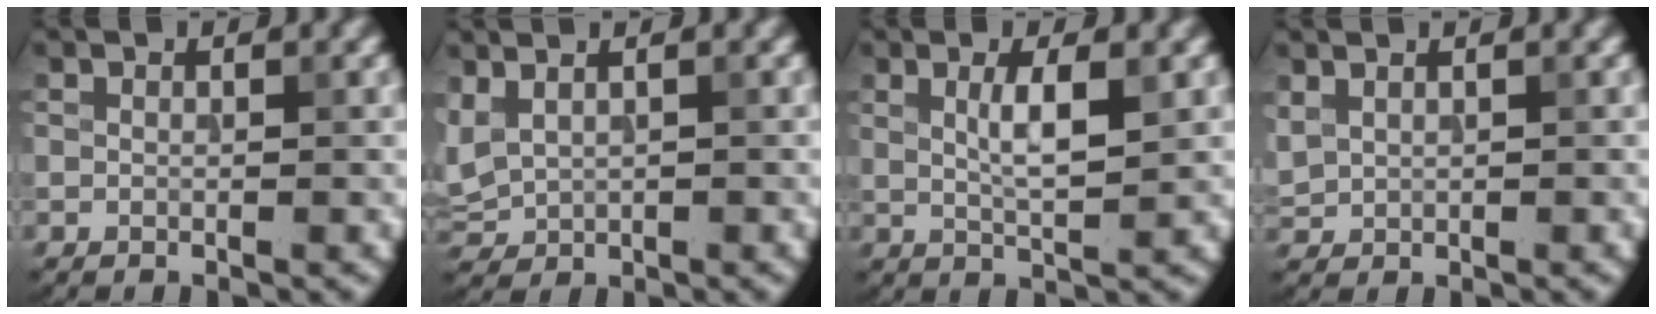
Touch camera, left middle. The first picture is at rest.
{"total": 1.9, "force": [0.8, 1.1, 1.4], "torque": [-0.042, 0.006, 0.024]}
{"total": 3.4, "force": [1.0, 0.7, 3.1], "torque": [-0.053, 0.002, 0.018]}
{"total": 1.3, "force": [0.9, 0.8, 0.4], "torque": [-0.011, 0.005, 0.024]}